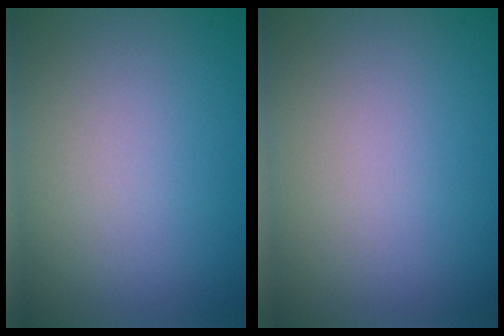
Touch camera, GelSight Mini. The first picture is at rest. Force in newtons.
{"total": 0.0}